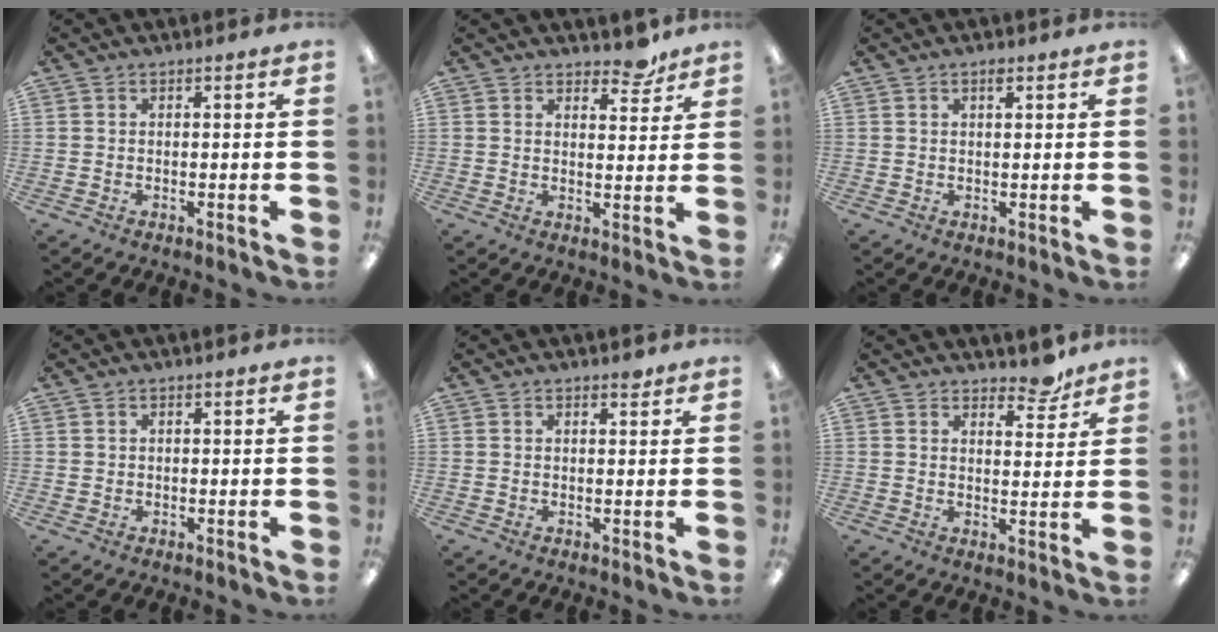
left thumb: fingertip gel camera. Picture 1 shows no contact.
{"total": 5.9, "force": [4.8, 2.4, 2.4], "torque": [-0.009, -0.033, 0.079]}
{"total": 1.6, "force": [1.0, 0.6, 1.0], "torque": [-0.015, -0.001, 0.016]}
{"total": 0.7, "force": [0.3, 0.6, 0.0], "torque": [0.001, 0.005, 0.005]}
{"total": 1.5, "force": [1.2, 0.6, 0.7], "torque": [0.001, -0.006, 0.018]}
{"total": 6.3, "force": [5.2, 2.5, 2.6], "torque": [-0.015, -0.036, 0.087]}